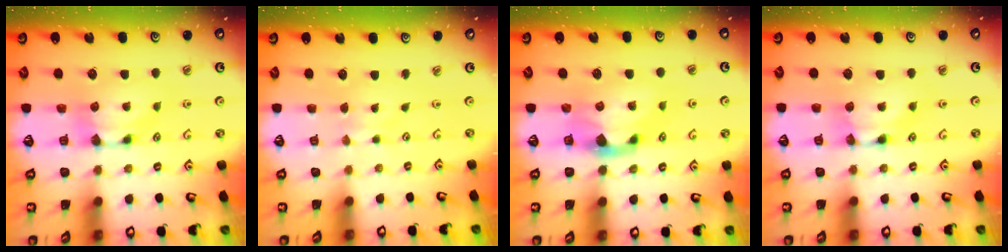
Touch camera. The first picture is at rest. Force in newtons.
{"total": 2.8, "press": 2.7, "slide": 0.4}
{"total": 2.2, "press": 1.9, "slide": 1.2}
{"total": 1.6, "press": 1.6, "slide": 0.1}